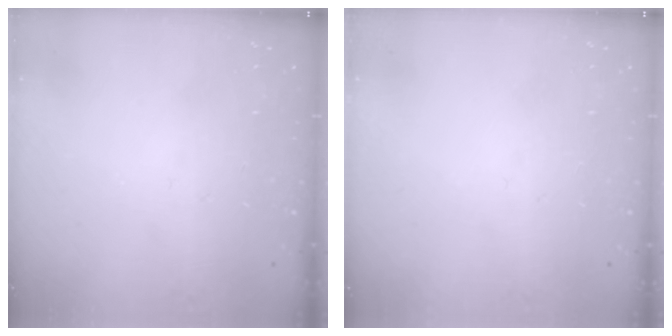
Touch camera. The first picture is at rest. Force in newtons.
{"total": 0.0}